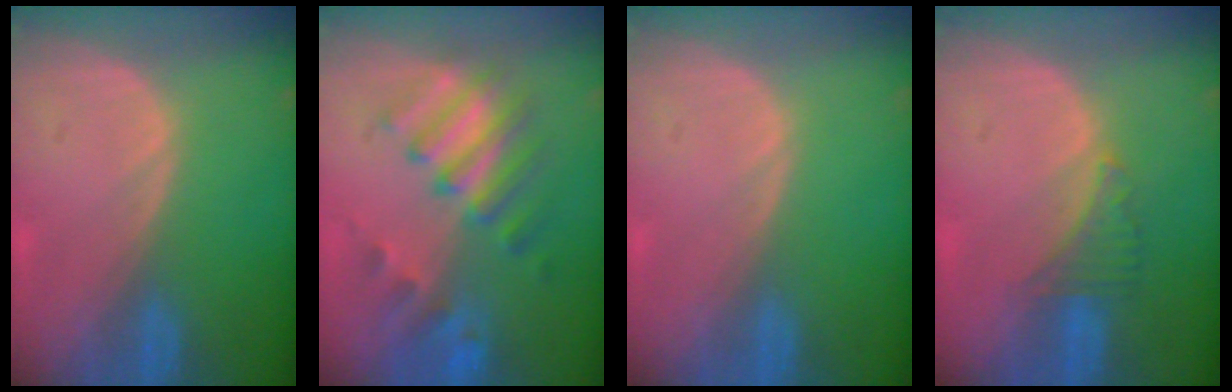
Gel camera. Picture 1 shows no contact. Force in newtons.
{"total": 8.1, "press": 7.7, "slide": 2.7}
{"total": 0.0}
{"total": 2.9, "press": 2.9, "slide": 0.6}